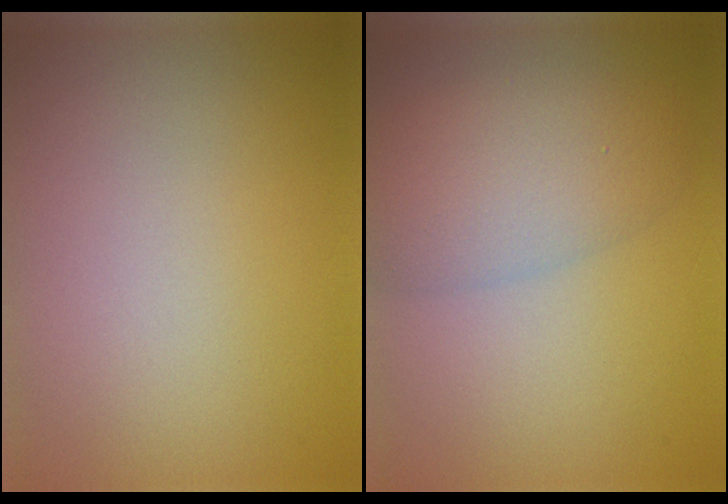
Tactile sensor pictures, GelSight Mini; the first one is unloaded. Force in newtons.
{"total": 5.3, "press": 5.3, "slide": 0.3}